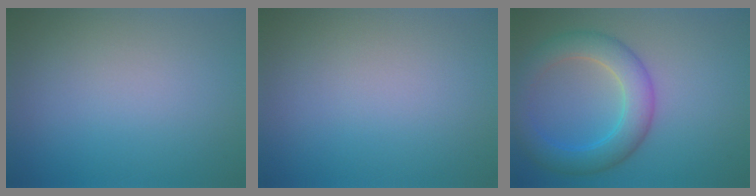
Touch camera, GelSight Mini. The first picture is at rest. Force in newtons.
{"total": 0.0}
{"total": 5.2, "press": 5.2, "slide": 0.4}